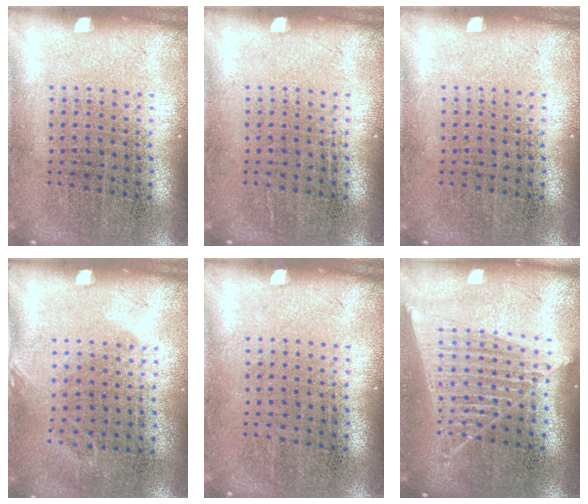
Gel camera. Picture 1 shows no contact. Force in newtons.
{"total": 0.0}
{"total": 0.0}
{"total": 0.8, "press": 0.6, "slide": 0.5}
{"total": 0.0}
{"total": 1.7, "press": 1.6, "slide": 0.7}